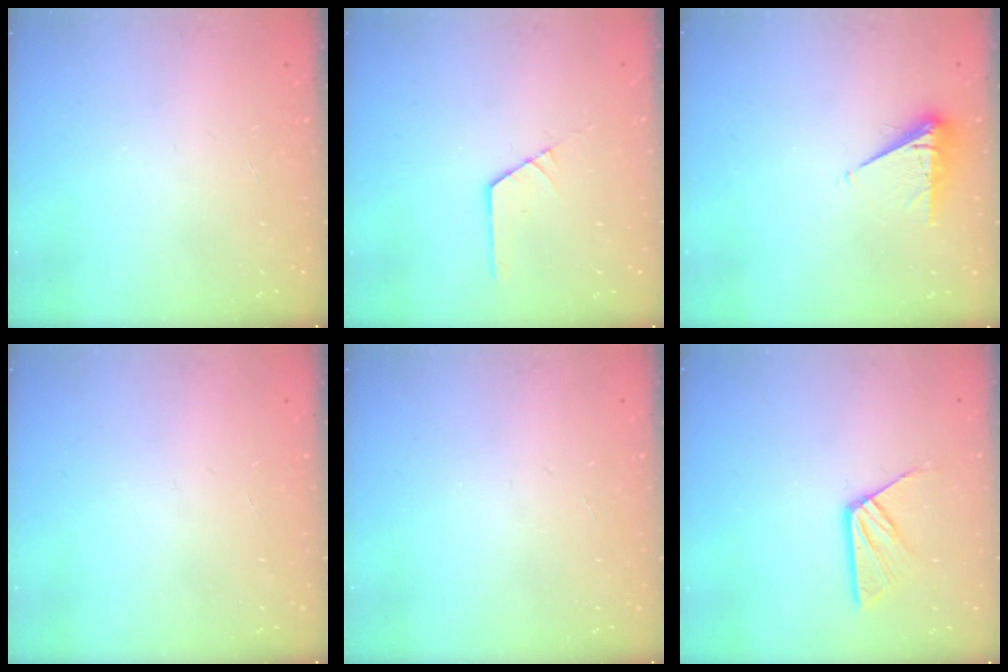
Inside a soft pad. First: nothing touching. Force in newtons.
{"total": 1.4, "press": 1.4, "slide": 0.2}
{"total": 5.7, "press": 5.7, "slide": 0.5}
{"total": 0.0}
{"total": 0.0}
{"total": 8.6, "press": 8.6, "slide": 0.7}